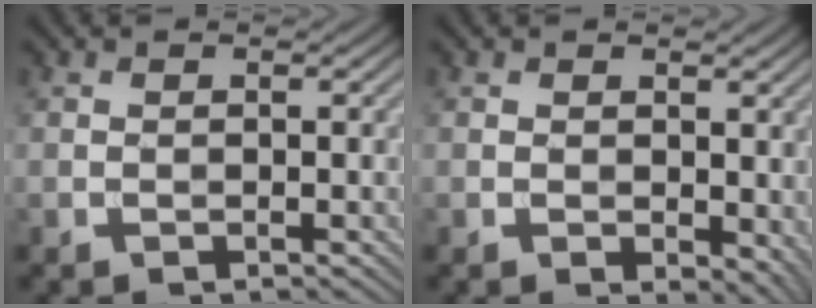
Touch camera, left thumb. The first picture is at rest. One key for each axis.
{"total": 3.5, "fx": 0.0, "fy": 2.1, "fz": 2.8, "tx": -0.030, "ty": -0.010, "tz": 0.006}